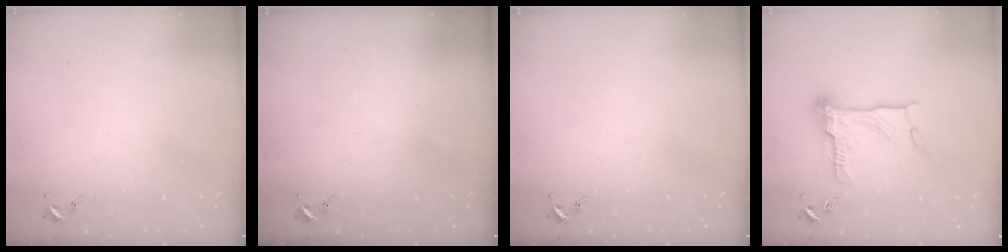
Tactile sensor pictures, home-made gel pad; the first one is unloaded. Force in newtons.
{"total": 0.0}
{"total": 0.0}
{"total": 15.9, "press": 15.9, "slide": 1.0}